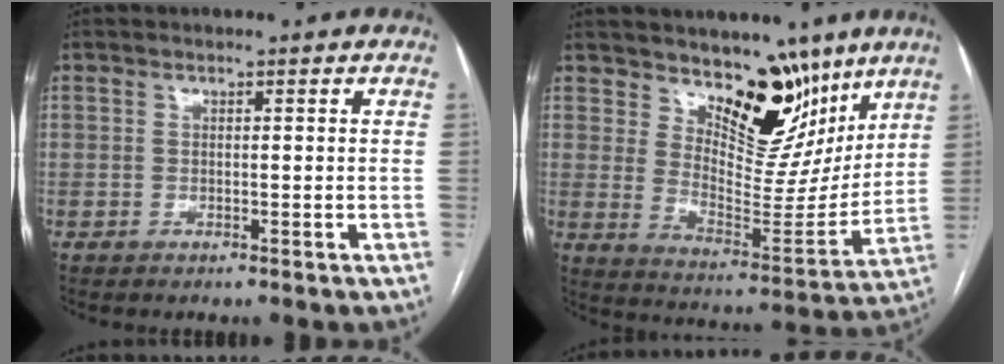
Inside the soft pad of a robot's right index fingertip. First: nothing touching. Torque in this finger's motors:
{"motor_torque": [0.04, 0.56, 0.25, 0.05]}